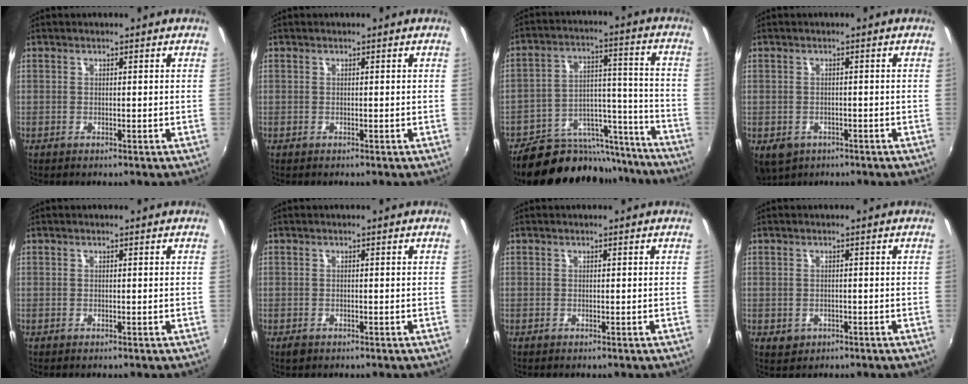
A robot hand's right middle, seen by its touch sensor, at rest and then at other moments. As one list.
[{"total": 0.0}, {"total": 22.3, "force": [-19.1, 8.9, 7.5], "torque": [-0.135, 0.041, -0.259]}, {"total": 5.1, "force": [-2.5, 3.8, 2.2], "torque": [-0.048, -0.014, -0.032]}, {"total": 0.0}, {"total": 1.4, "force": [-0.9, 0.9, 0.6], "torque": [-0.013, -0.004, -0.017]}, {"total": 0.0}, {"total": 2.4, "force": [-0.8, 2.0, 0.9], "torque": [-0.020, -0.005, -0.008]}]